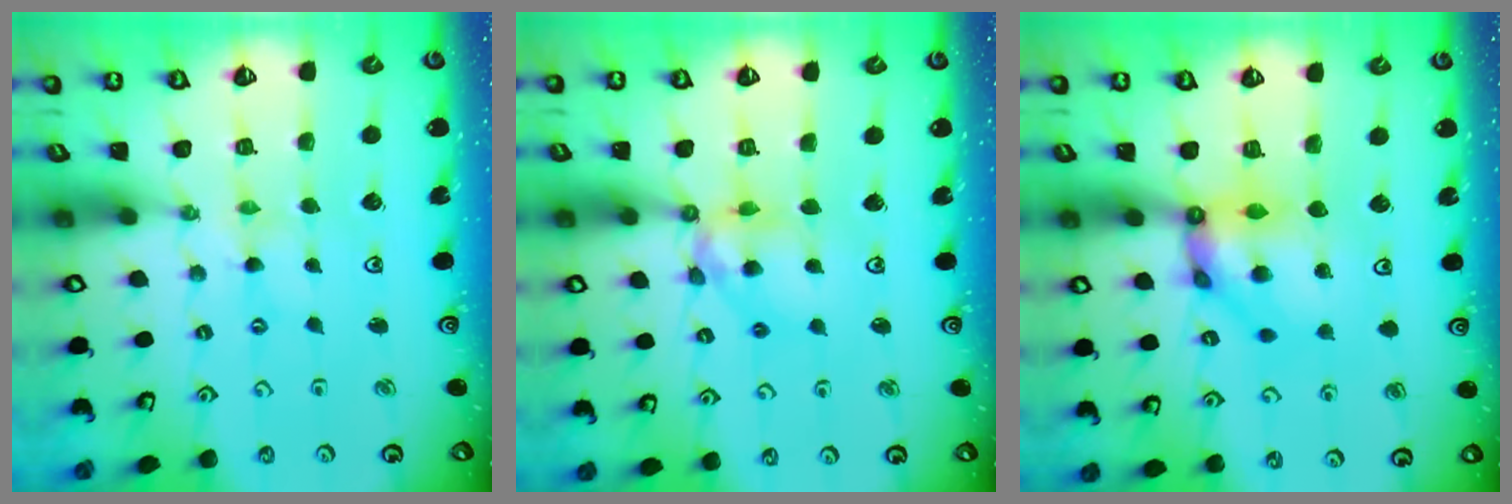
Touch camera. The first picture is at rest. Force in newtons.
{"total": 11.8, "press": 11.8, "slide": 0.9}
{"total": 10.5, "press": 10.5, "slide": 1.1}